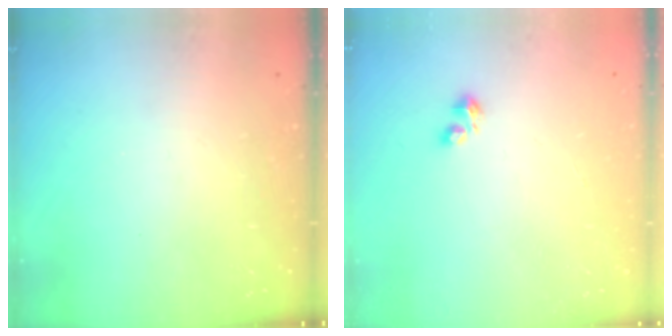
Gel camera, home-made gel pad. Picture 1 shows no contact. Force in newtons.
{"total": 2.4, "press": 2.3, "slide": 0.6}